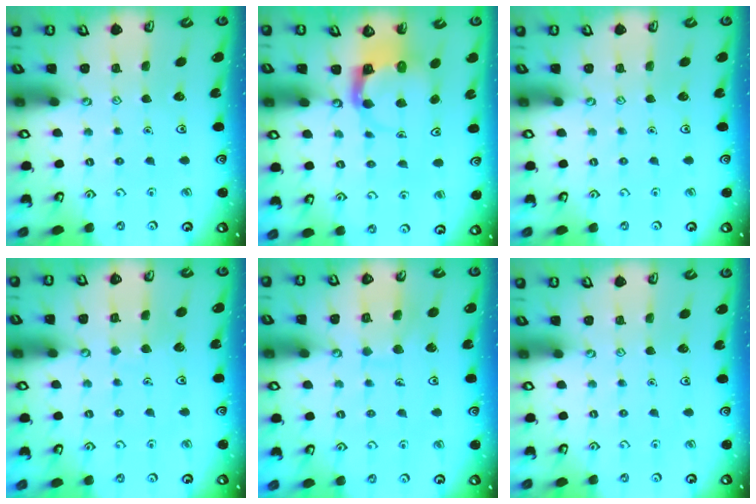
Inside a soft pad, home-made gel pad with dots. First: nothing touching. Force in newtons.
{"total": 4.4, "press": 4.4, "slide": 0.3}
{"total": 0.0}
{"total": 3.9, "press": 3.9, "slide": 0.4}
{"total": 8.1, "press": 8.1, "slide": 0.7}
{"total": 0.0}